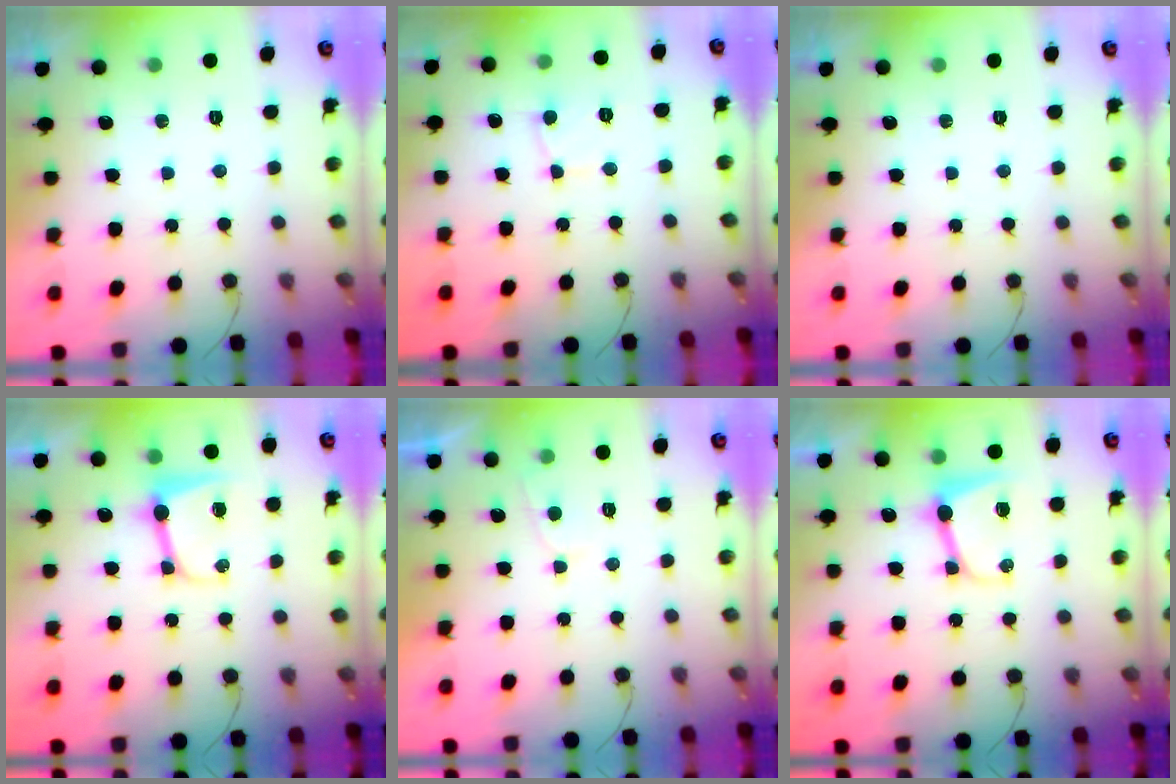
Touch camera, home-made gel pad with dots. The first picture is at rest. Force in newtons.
{"total": 2.9, "press": 2.9, "slide": 0.2}
{"total": 0.0}
{"total": 8.5, "press": 8.5, "slide": 0.7}
{"total": 2.9, "press": 2.9, "slide": 0.4}
{"total": 8.3, "press": 8.3, "slide": 0.7}